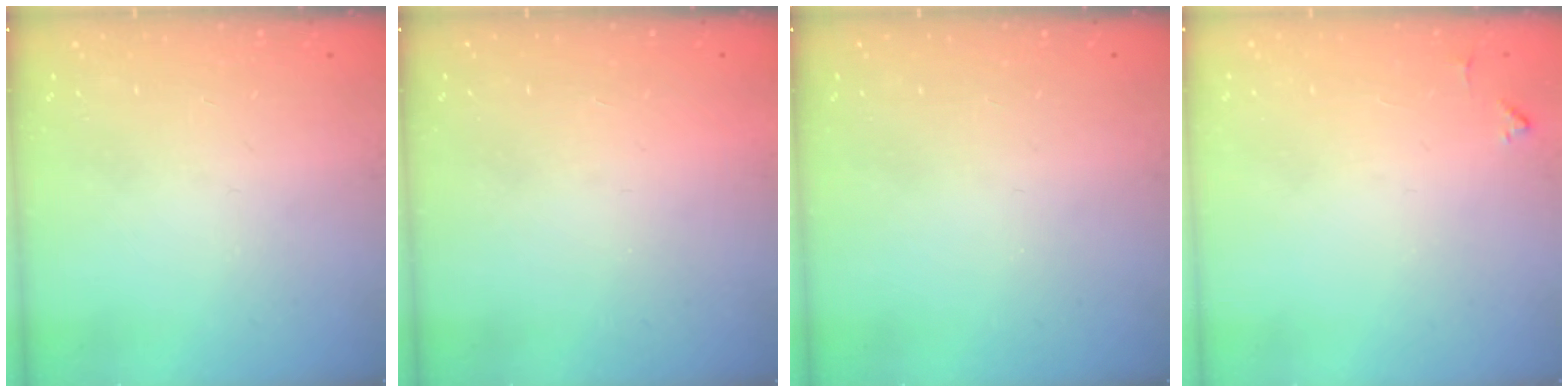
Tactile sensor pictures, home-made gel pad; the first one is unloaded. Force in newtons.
{"total": 1.5, "press": 1.5, "slide": 0.1}
{"total": 0.0}
{"total": 4.1, "press": 4.0, "slide": 0.6}